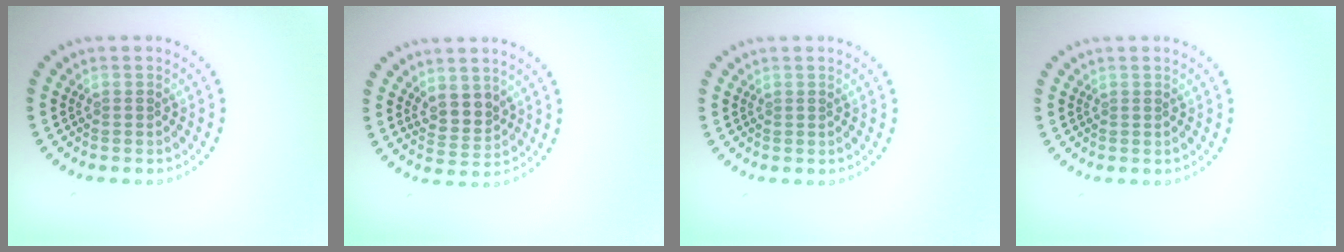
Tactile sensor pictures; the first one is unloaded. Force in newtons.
{"total": 2.5, "press": 2.2, "slide": 1.1}
{"total": 0.0}
{"total": 0.0}